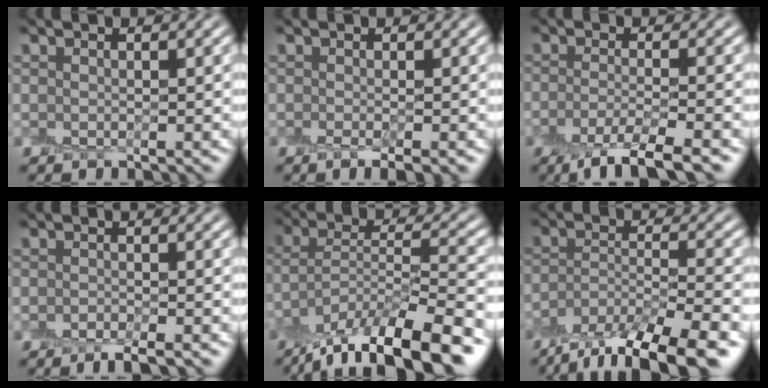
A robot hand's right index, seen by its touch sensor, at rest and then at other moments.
{"total": 1.9, "force": [-0.7, 0.4, 1.7], "torque": [-0.021, -0.007, -0.013]}
{"total": 4.9, "force": [-3.0, 1.1, 3.7], "torque": [-0.061, -0.009, -0.060]}
{"total": 2.2, "force": [-1.7, 0.4, 1.3], "torque": [-0.020, -0.004, -0.035]}
{"total": 12.8, "force": [-9.5, 3.7, 7.8], "torque": [-0.145, 0.000, -0.161]}
{"total": 10.5, "force": [-8.3, 3.1, 5.7], "torque": [-0.101, -0.011, -0.140]}